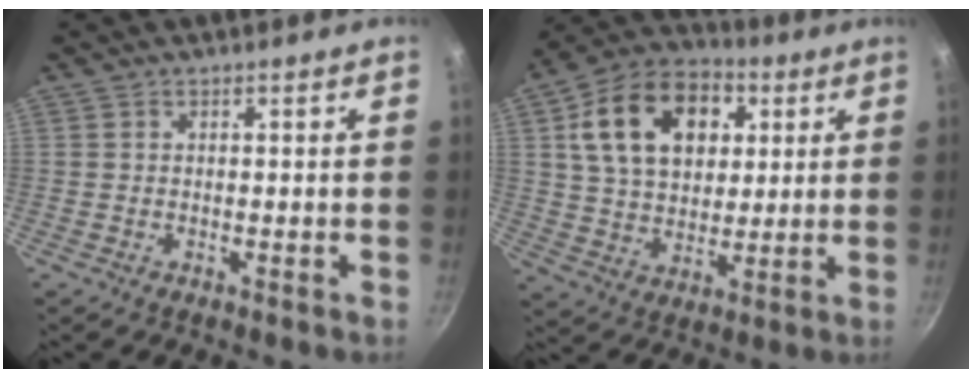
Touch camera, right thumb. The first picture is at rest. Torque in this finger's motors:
{"motor_torque": [0.27, 3.70, 1.21, 0.53, 0.17]}